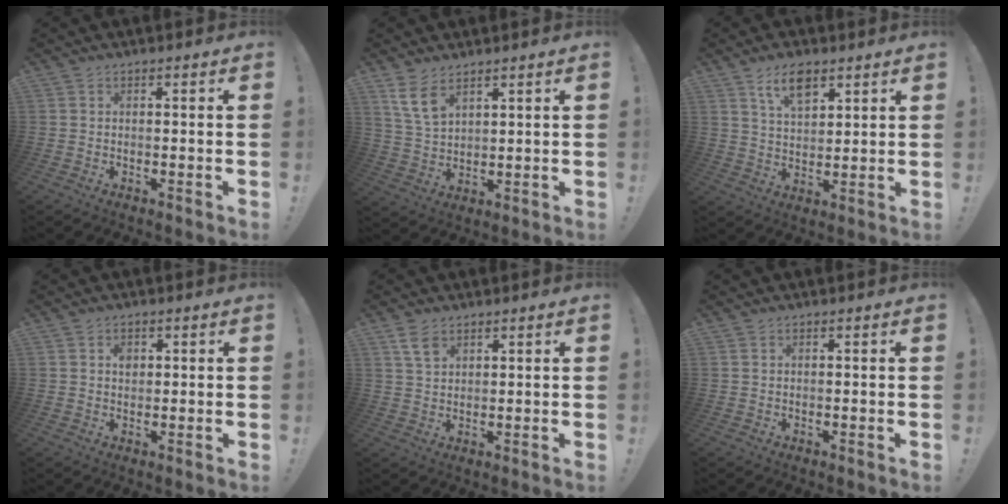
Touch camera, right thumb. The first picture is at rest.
{"total": 7.8, "force": [5.0, 3.7, 4.6], "torque": [-0.080, -0.018, 0.095]}
{"total": 8.7, "force": [5.1, 4.4, 5.6], "torque": [-0.095, -0.011, 0.092]}
{"total": 2.0, "force": [0.6, 1.6, 1.1], "torque": [0.001, -0.006, 0.004]}
{"total": 5.1, "force": [3.1, 2.9, 2.8], "torque": [-0.043, -0.012, 0.059]}
{"total": 0.0}